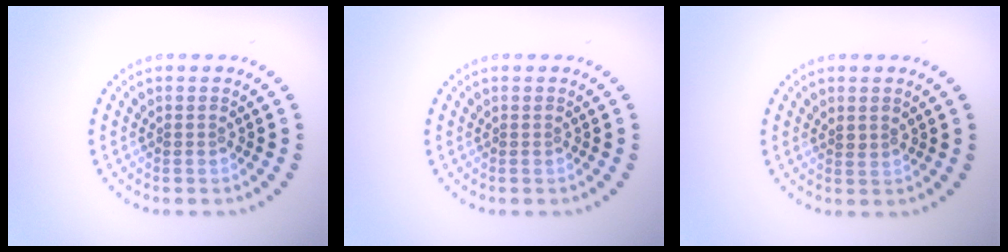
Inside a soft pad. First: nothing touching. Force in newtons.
{"total": 0.0}
{"total": 0.7, "press": 0.3, "slide": 0.6}